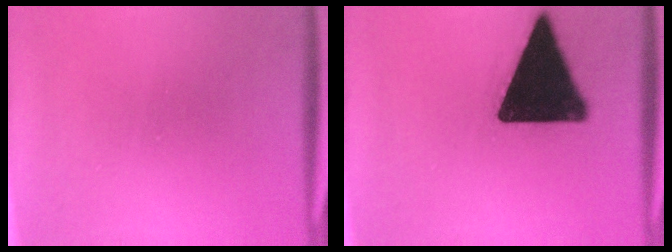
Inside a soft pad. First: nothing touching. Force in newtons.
{"total": 19.8}